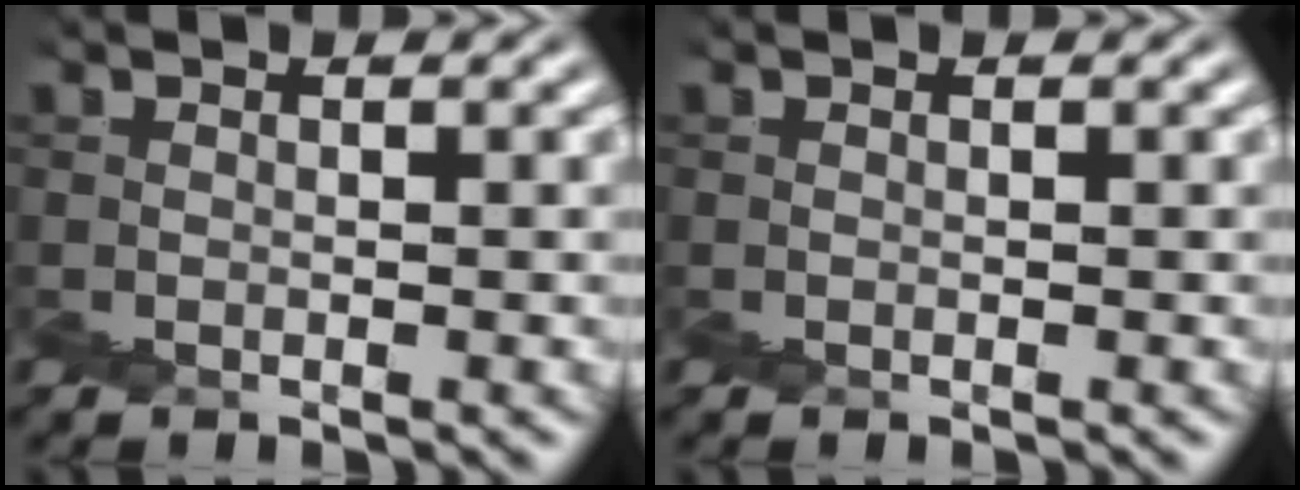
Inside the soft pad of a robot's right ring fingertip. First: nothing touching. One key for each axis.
{"total": 0.0}